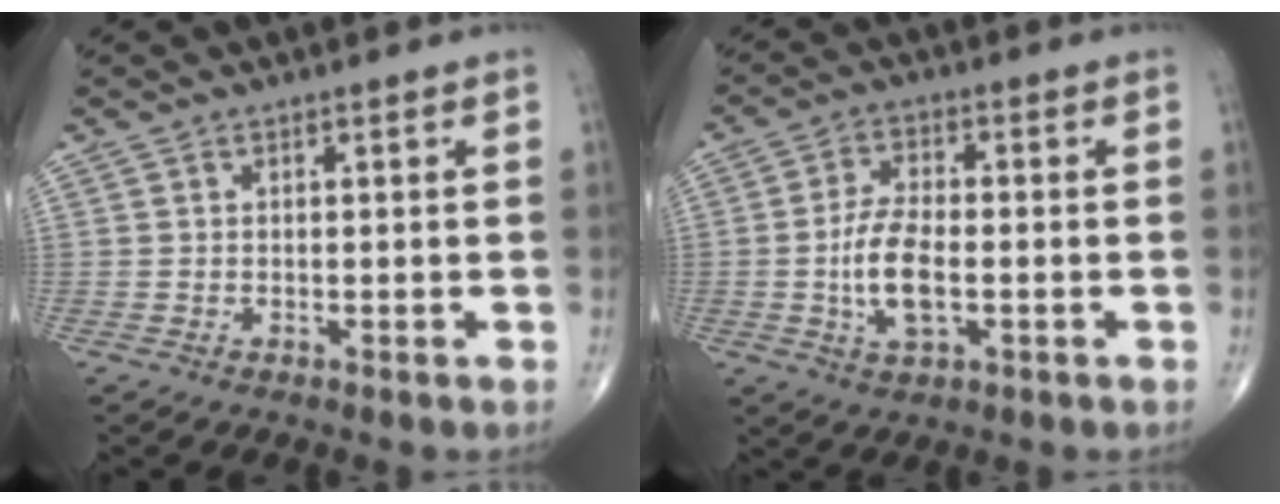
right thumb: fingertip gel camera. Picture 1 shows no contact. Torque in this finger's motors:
{"motor_torque": [0.35, -0.01, 0.95, 0.15, 0.24]}